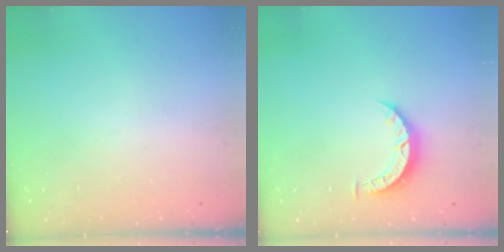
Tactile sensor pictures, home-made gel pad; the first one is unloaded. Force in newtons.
{"total": 3.6, "press": 3.6, "slide": 0.4}